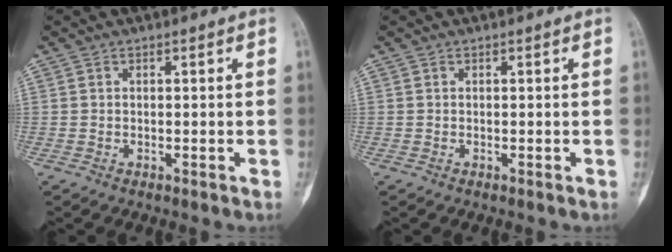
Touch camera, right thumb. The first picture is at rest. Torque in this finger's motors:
{"motor_torque": [0.22, 0.14, 0.07, -0.16, -0.04]}